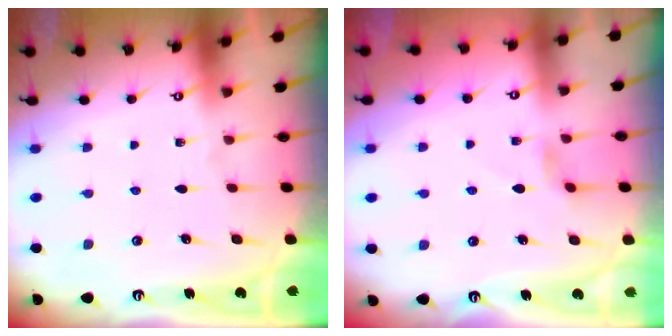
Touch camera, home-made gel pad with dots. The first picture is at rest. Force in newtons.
{"total": 2.8, "press": 2.8, "slide": 0.4}